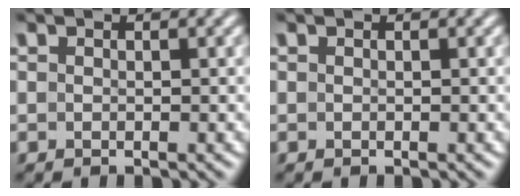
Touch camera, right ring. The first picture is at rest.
{"total": 0.0}